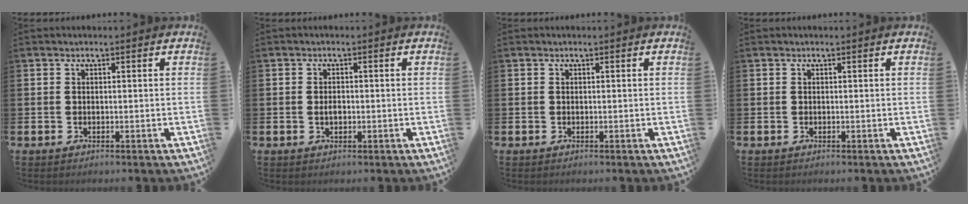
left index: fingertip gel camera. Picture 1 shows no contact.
{"total": 1.4, "force": [-0.1, 0.9, 1.1], "torque": [-0.019, 0.005, -0.005]}
{"total": 0.0}
{"total": 0.0}